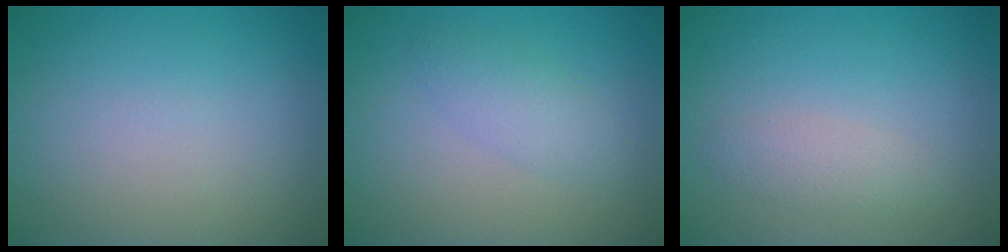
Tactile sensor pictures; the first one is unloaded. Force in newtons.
{"total": 2.0, "press": 2.0, "slide": 0.0}
{"total": 1.7, "press": 1.7, "slide": 0.0}